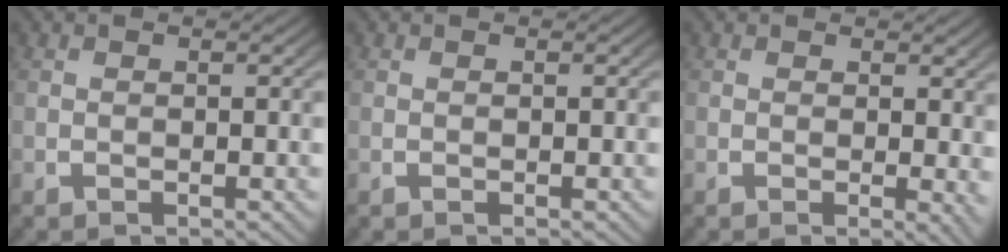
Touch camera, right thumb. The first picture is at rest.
{"total": 0.0}
{"total": 1.7, "force": [0.6, 0.5, 1.5], "torque": [-0.008, -0.006, 0.008]}